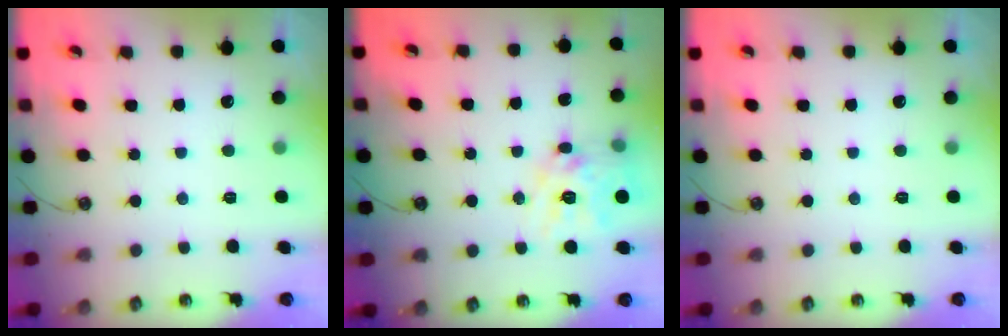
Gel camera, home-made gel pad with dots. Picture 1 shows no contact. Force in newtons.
{"total": 13.8, "press": 13.7, "slide": 1.2}
{"total": 0.0}